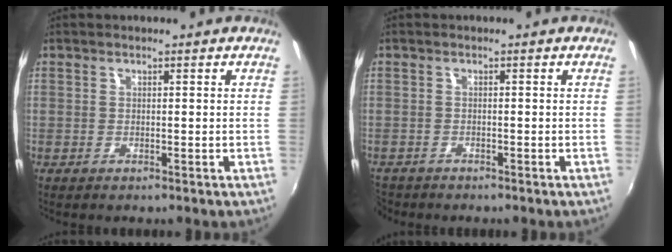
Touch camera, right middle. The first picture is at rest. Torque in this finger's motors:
{"motor_torque": [0.09, -0.55, -0.05, 0.00]}